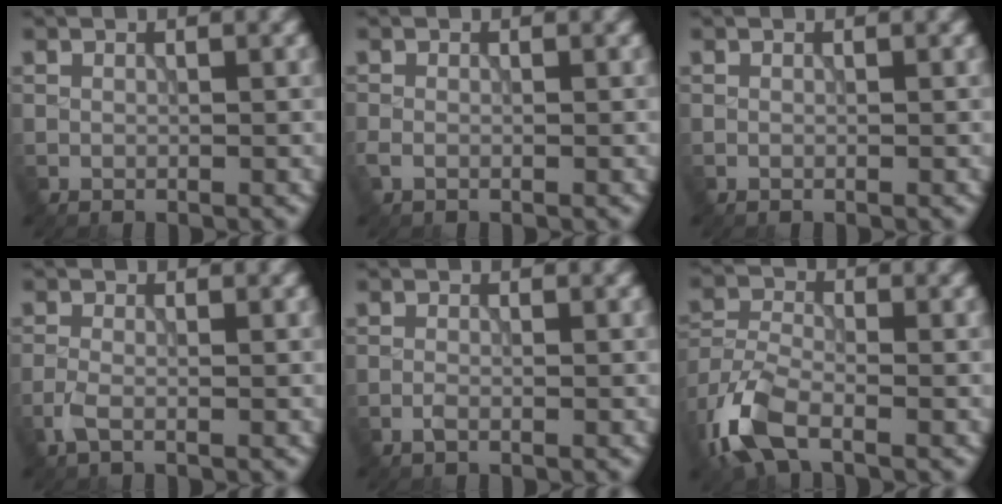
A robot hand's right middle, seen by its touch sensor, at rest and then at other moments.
{"total": 0.8, "force": [-0.5, 0.4, 0.6], "torque": [-0.018, -0.004, -0.012]}
{"total": 0.0}
{"total": 1.8, "force": [-0.9, 0.6, 1.4], "torque": [-0.037, -0.001, -0.026]}
{"total": 0.7, "force": [-0.5, 0.2, 0.5], "torque": [-0.014, 0.000, -0.012]}
{"total": 6.1, "force": [-3.6, 2.7, 4.1], "torque": [-0.094, -0.005, -0.087]}